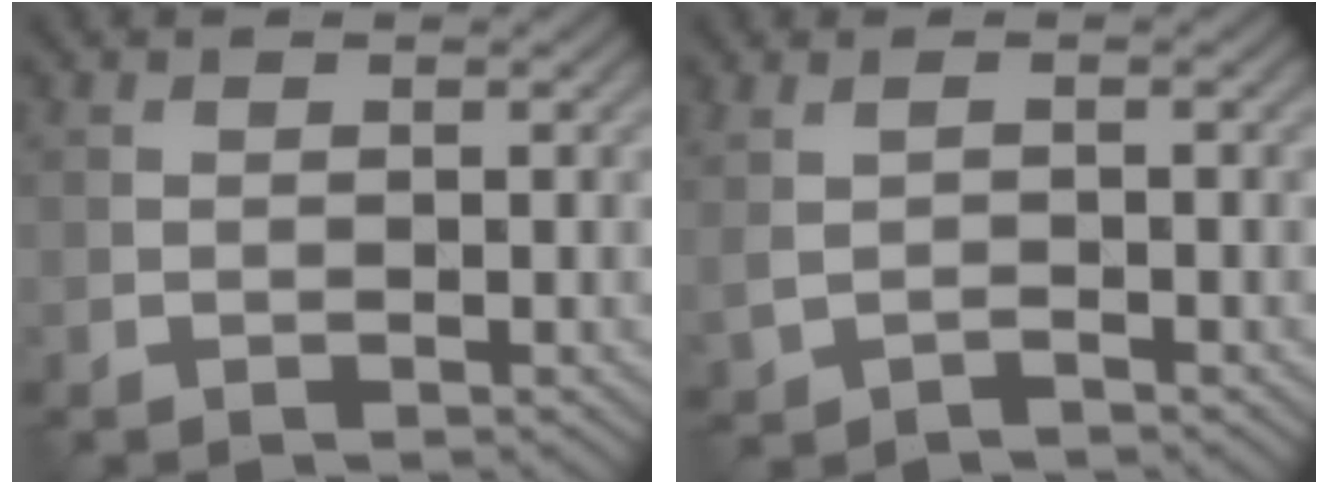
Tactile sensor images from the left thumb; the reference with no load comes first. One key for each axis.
{"total": 1.8, "fx": -0.1, "fy": 0.7, "fz": 1.6, "tx": -0.043, "ty": -0.005, "tz": -0.001}